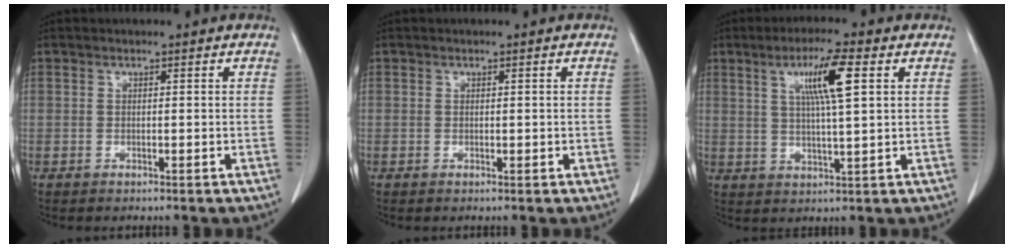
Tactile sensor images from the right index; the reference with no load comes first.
{"total": 0.7, "force": [0.0, 0.5, 0.5], "torque": [-0.006, 0.000, 0.000]}
{"total": 8.2, "force": [2.9, 0.1, 7.6], "torque": [-0.138, 0.006, 0.051]}